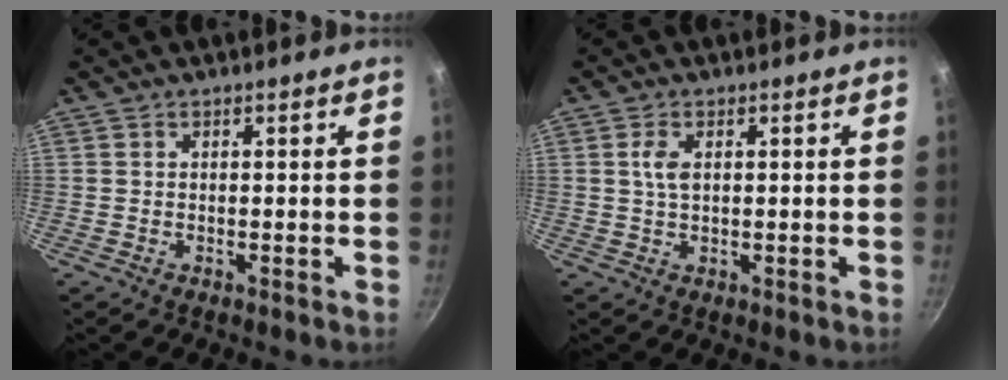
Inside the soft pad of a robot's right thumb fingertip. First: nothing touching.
{"total": 2.9, "force": [0.7, 1.6, 2.3], "torque": [-0.047, 0.001, 0.014]}